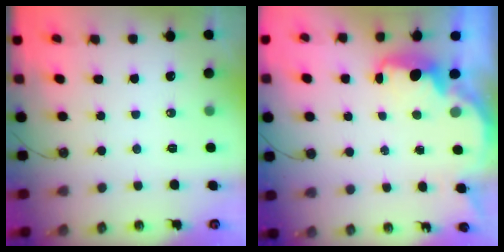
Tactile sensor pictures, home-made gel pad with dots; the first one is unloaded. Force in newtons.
{"total": 2.3, "press": 2.3, "slide": 0.4}